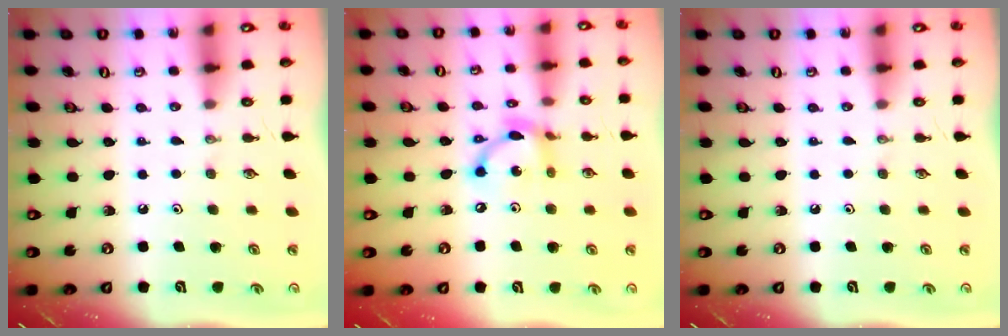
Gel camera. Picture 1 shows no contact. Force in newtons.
{"total": 11.0, "press": 11.0, "slide": 0.6}
{"total": 0.0}